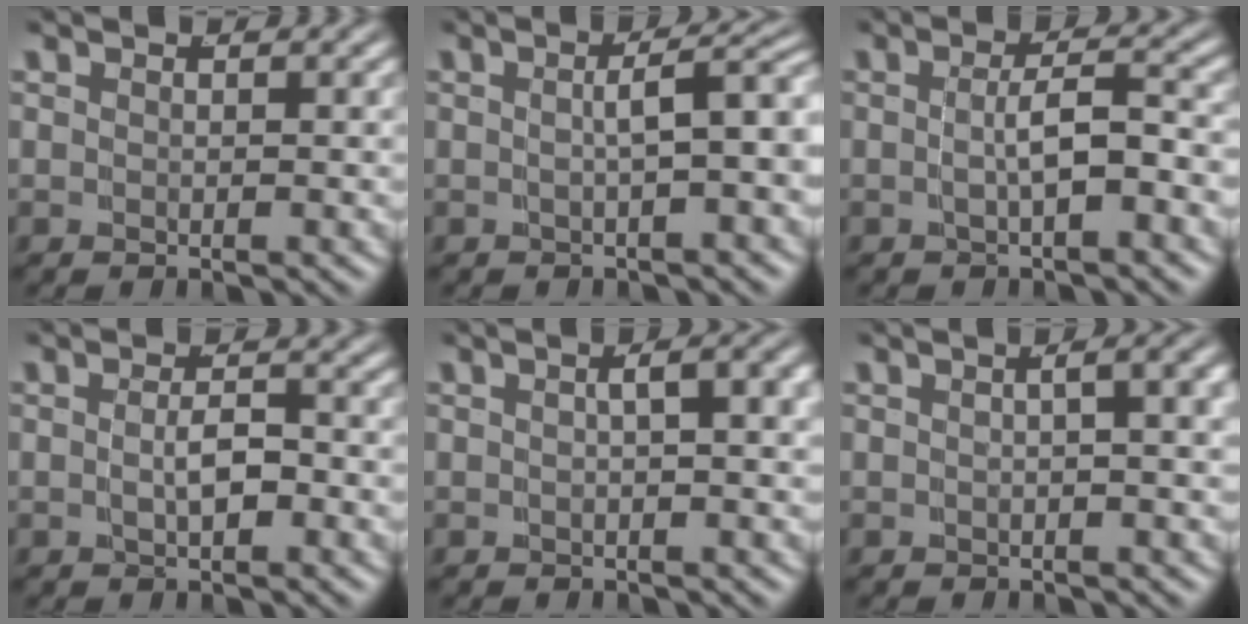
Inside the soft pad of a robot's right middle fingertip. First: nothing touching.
{"total": 4.5, "force": [-0.7, 1.1, 4.3], "torque": [-0.042, 0.010, -0.007]}
{"total": 2.8, "force": [-1.3, 0.3, 2.4], "torque": [-0.036, 0.000, -0.019]}
{"total": 2.1, "force": [-0.8, 0.5, 1.8], "torque": [-0.033, -0.007, -0.007]}
{"total": 2.8, "force": [0.2, 0.6, 2.7], "torque": [-0.024, 0.011, 0.003]}
{"total": 3.0, "force": [0.2, 0.5, 2.9], "torque": [-0.020, 0.016, 0.003]}